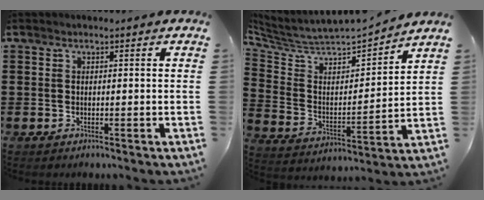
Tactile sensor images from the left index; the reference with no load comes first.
{"total": 4.9, "force": [4.6, 1.2, 1.1], "torque": [-0.053, -0.046, 0.072]}